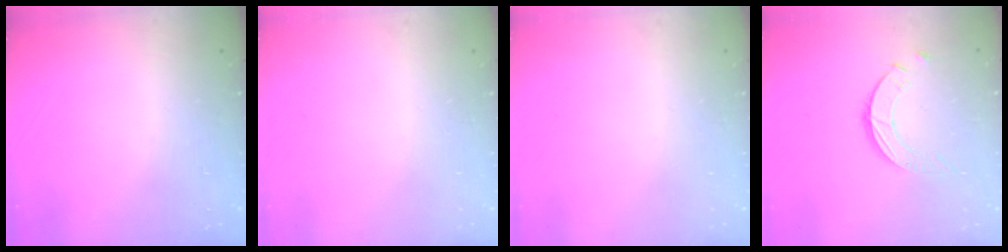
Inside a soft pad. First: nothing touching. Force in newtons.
{"total": 0.0}
{"total": 0.0}
{"total": 3.9, "press": 3.9, "slide": 0.3}